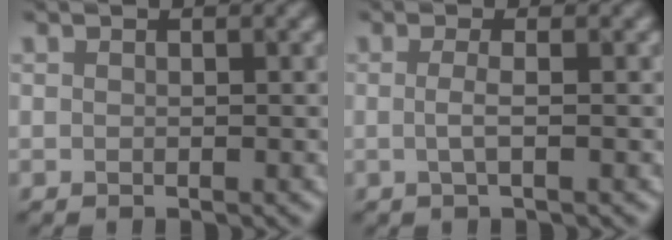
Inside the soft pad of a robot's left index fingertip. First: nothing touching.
{"total": 1.4, "force": [-0.9, 0.1, 1.0], "torque": [-0.029, -0.003, -0.005]}